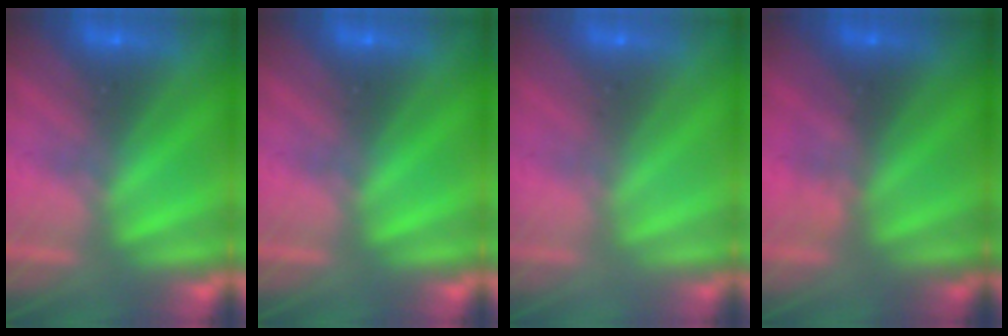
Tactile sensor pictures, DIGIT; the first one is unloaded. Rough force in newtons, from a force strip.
{"total": 0.0}
{"total": 3.7}
{"total": 3.6}